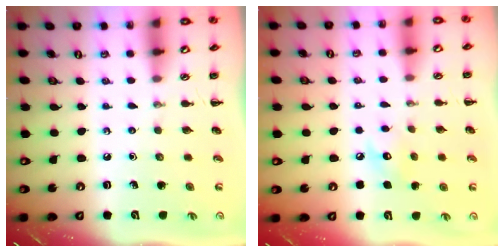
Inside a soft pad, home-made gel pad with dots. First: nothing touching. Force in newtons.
{"total": 6.4, "press": 6.3, "slide": 1.0}